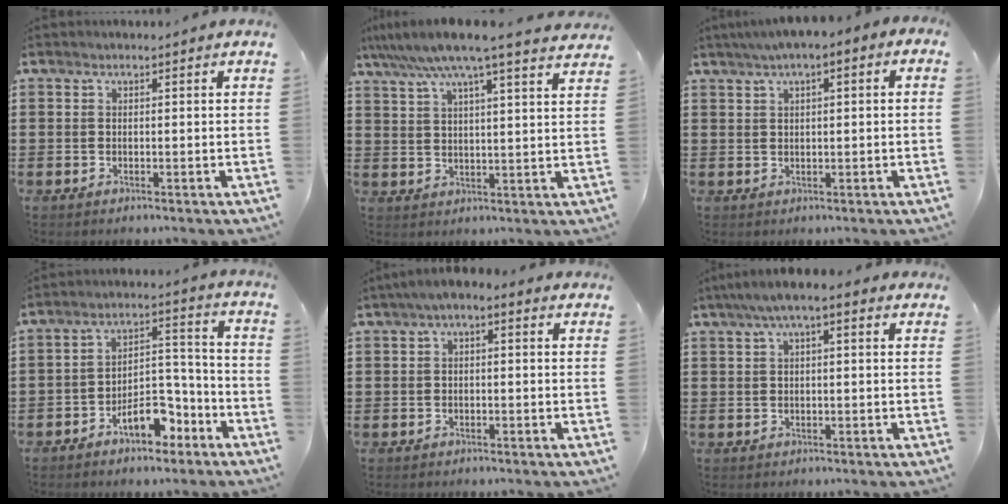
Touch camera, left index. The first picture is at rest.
{"total": 7.8, "force": [6.4, -0.2, 4.4], "torque": [-0.107, -0.026, 0.109]}
{"total": 2.3, "force": [0.3, 0.7, 2.2], "torque": [-0.040, 0.006, 0.003]}
{"total": 8.3, "force": [-5.1, 4.1, 5.1], "torque": [-0.078, 0.022, -0.093]}
{"total": 1.8, "force": [-1.0, 0.7, 1.4], "torque": [-0.025, 0.003, -0.020]}
{"total": 3.2, "force": [1.1, 0.8, 2.9], "torque": [-0.056, 0.007, 0.016]}